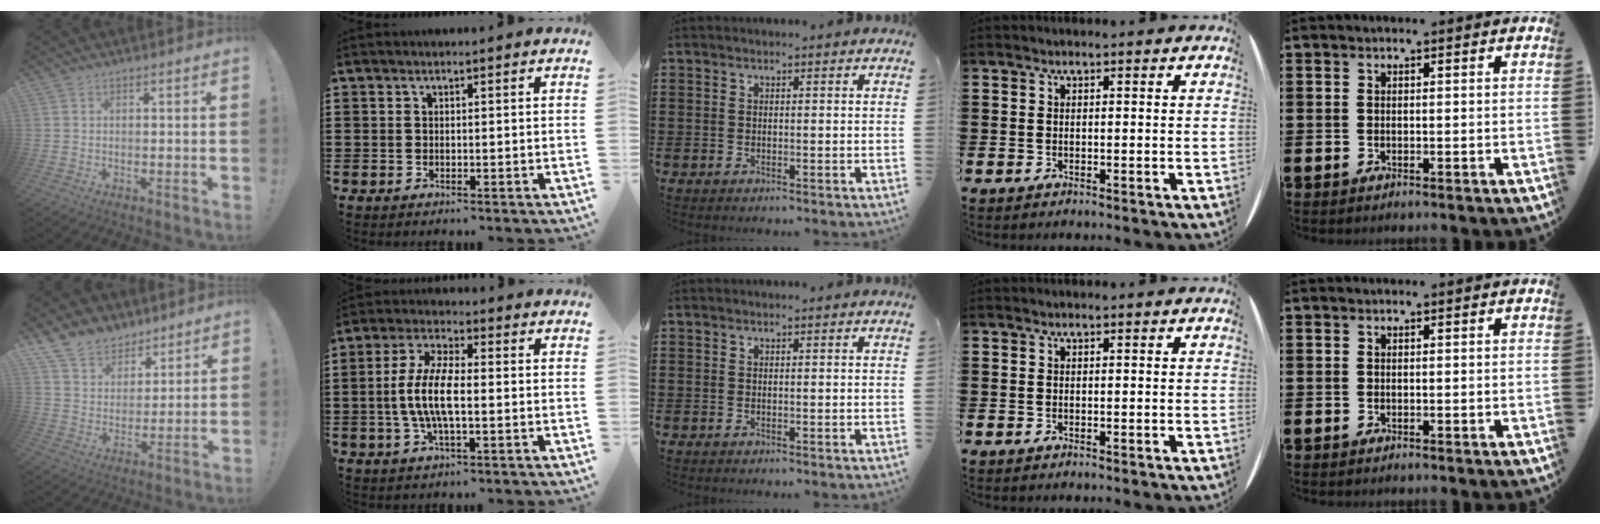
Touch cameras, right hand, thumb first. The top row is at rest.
{"thumb": {"total": 10.8, "force": [8.4, 6.5, 1.9], "torque": [-0.045, -0.064, 0.169]}, "index": {"total": 8.0, "force": [-1.1, 2.6, 7.5], "torque": [-0.172, -0.010, -0.030]}}